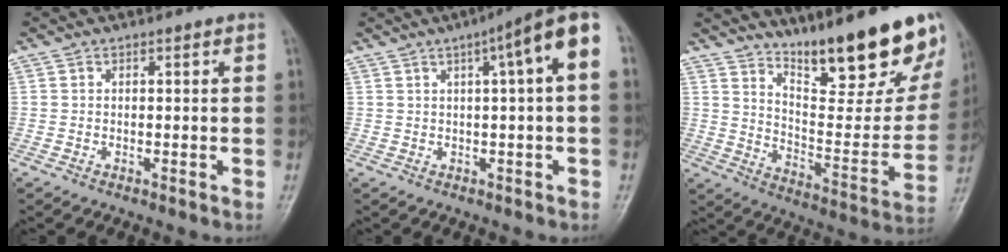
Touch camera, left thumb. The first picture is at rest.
{"total": 9.1, "force": [2.4, 1.1, 8.7], "torque": [-0.127, 0.028, 0.027]}
{"total": 22.8, "force": [17.0, 5.8, 14.0], "torque": [-0.162, -0.111, 0.258]}